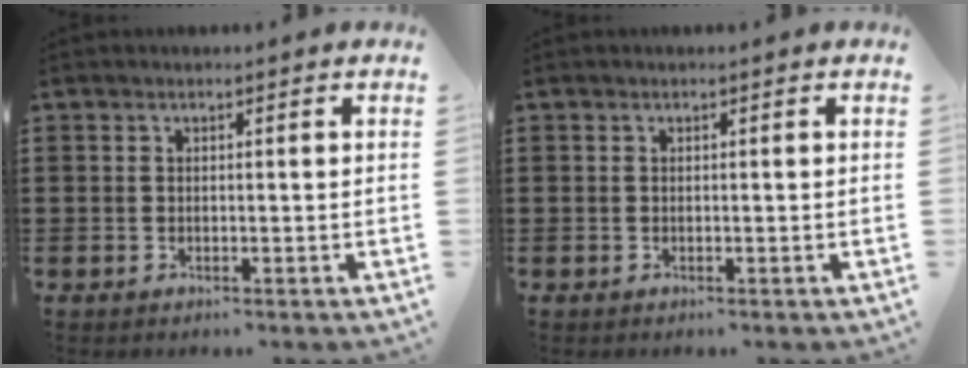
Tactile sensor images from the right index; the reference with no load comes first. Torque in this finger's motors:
{"motor_torque": [0.04, 0.04, 0.00, 0.00]}